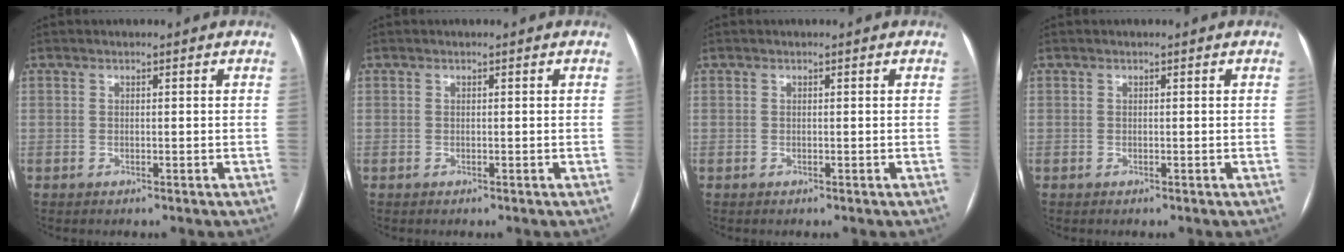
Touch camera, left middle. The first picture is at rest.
{"total": 0.0}
{"total": 0.0}
{"total": 0.0}